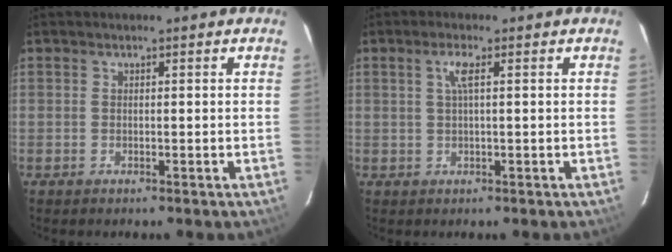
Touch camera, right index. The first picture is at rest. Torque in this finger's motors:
{"motor_torque": [0.18, -0.08, 0.14, 0.04]}